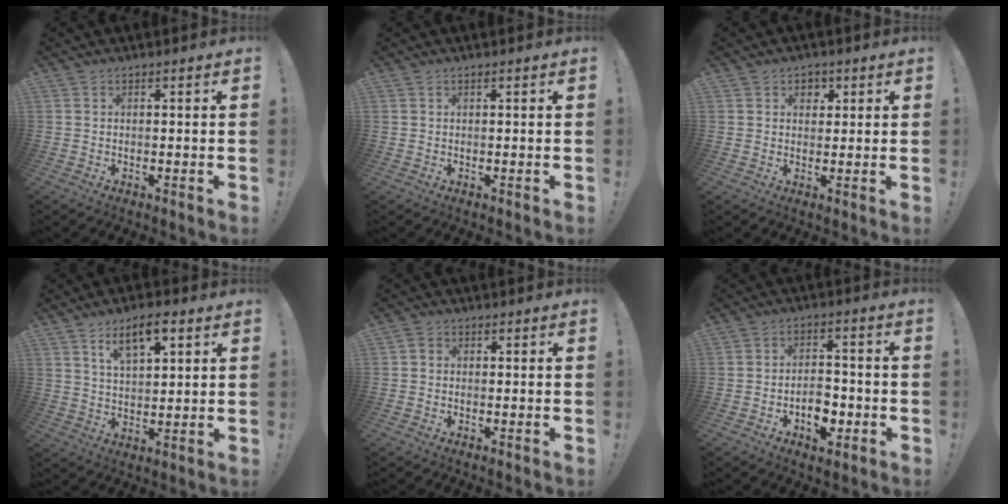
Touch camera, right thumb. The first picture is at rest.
{"total": 0.0}
{"total": 3.5, "force": [1.3, 3.0, 1.3], "torque": [-0.010, -0.001, 0.020]}
{"total": 9.2, "force": [5.2, 3.9, 6.5], "torque": [-0.104, -0.013, 0.090]}
{"total": 1.4, "force": [0.1, 1.3, 0.4], "torque": [-0.011, 0.008, 0.003]}
{"total": 8.0, "force": [-2.8, 5.4, 5.2], "torque": [-0.079, 0.013, -0.047]}